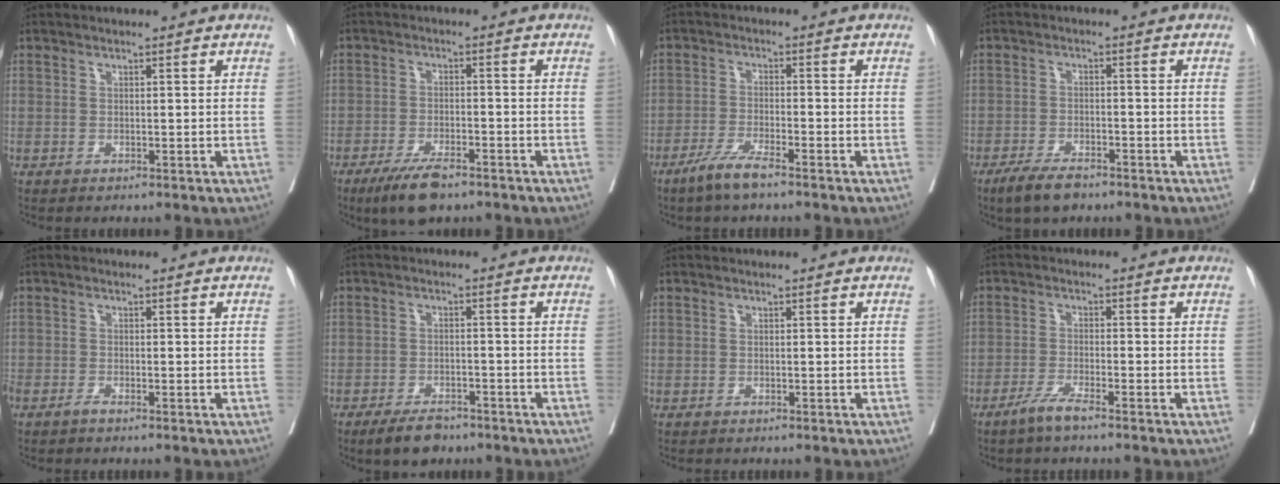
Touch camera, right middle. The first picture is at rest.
{"total": 6.8, "force": [-4.9, 1.8, 4.3], "torque": [-0.079, -0.010, -0.084]}
{"total": 5.0, "force": [-3.7, 0.1, 3.3], "torque": [-0.068, -0.010, -0.073]}
{"total": 5.4, "force": [-4.1, 1.6, 3.1], "torque": [-0.060, -0.005, -0.073]}
{"total": 1.1, "force": [-1.0, 0.0, 0.6], "torque": [-0.013, -0.002, -0.019]}
{"total": 5.1, "force": [-4.0, 2.0, 2.5], "torque": [-0.046, -0.002, -0.064]}
{"total": 0.0}
{"total": 3.5, "force": [-2.7, -0.3, 2.2], "torque": [-0.046, -0.006, -0.056]}